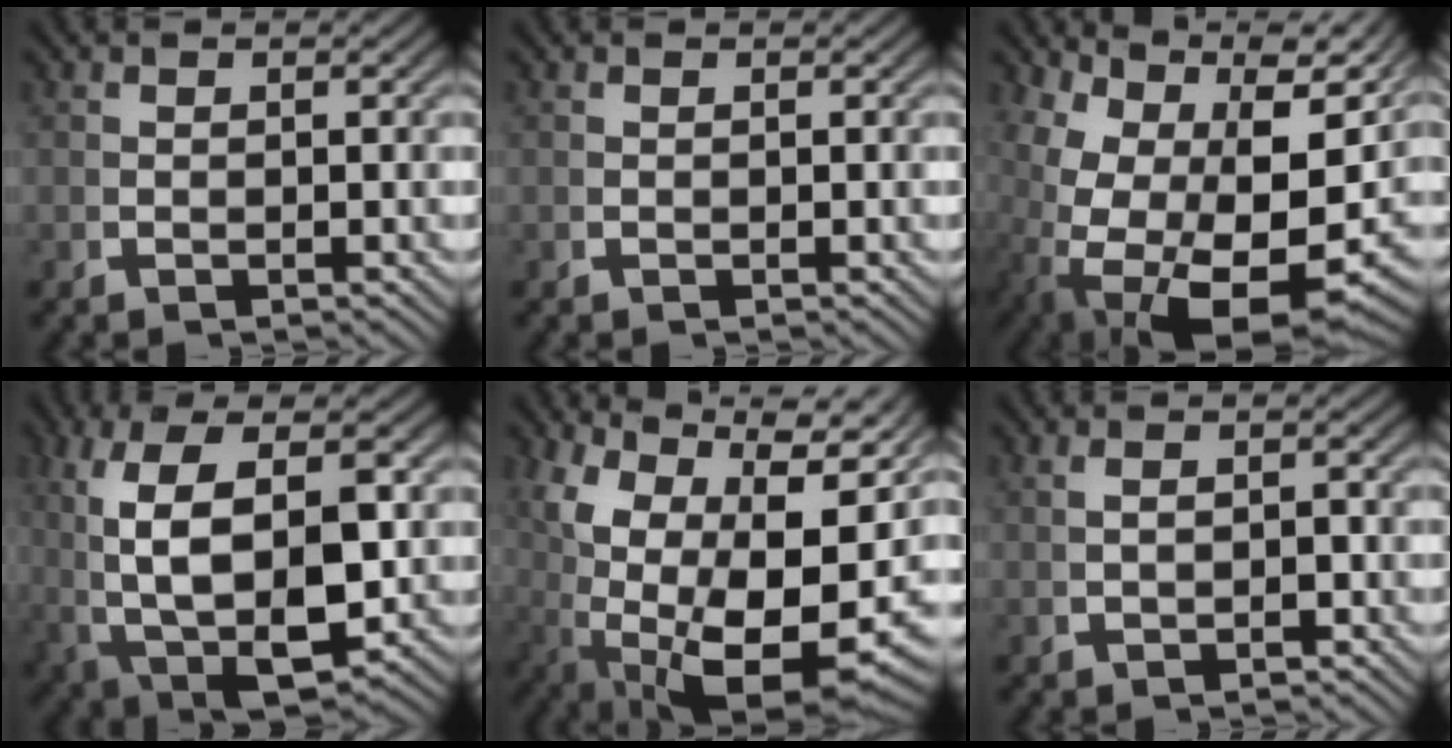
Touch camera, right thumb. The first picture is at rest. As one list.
[{"total": 0.0}, {"total": 18.5, "force": [0.5, 11.7, 14.3], "torque": [-0.259, -0.066, 0.043]}, {"total": 12.7, "force": [-0.9, 7.4, 10.3], "torque": [-0.226, -0.042, 0.015]}, {"total": 20.6, "force": [0.6, 13.2, 15.8], "torque": [-0.284, -0.070, 0.054]}, {"total": 1.4, "force": [0.0, 0.6, 1.3], "torque": [-0.020, 0.004, 0.005]}]